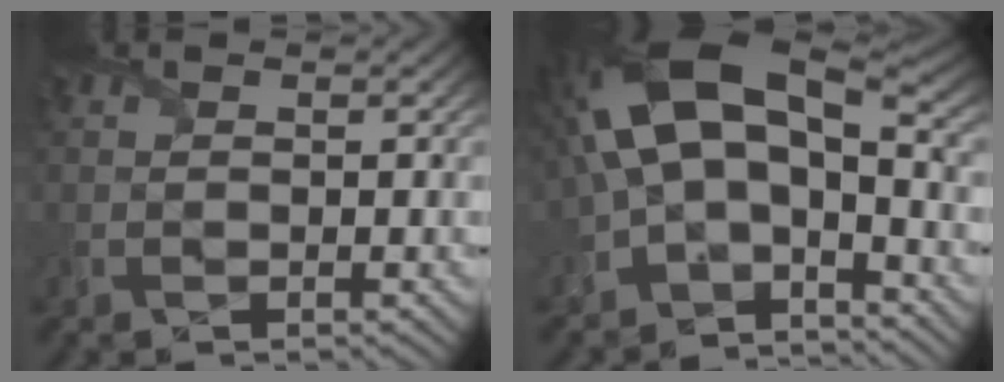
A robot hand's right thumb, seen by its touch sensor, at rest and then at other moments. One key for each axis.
{"total": 15.4, "fx": -0.5, "fy": 8.1, "fz": 13.0, "tx": -0.256, "ty": 0.009, "tz": -0.020}